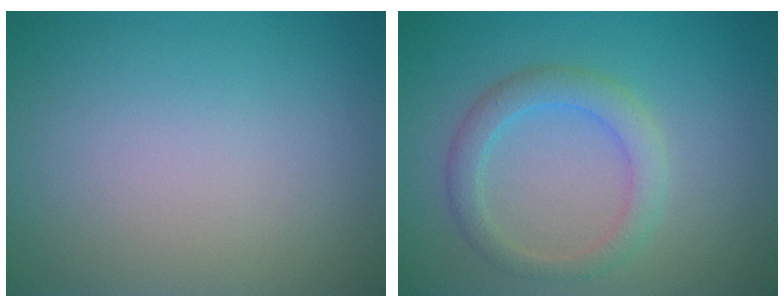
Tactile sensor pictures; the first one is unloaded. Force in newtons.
{"total": 2.9, "press": 2.9, "slide": 0.2}